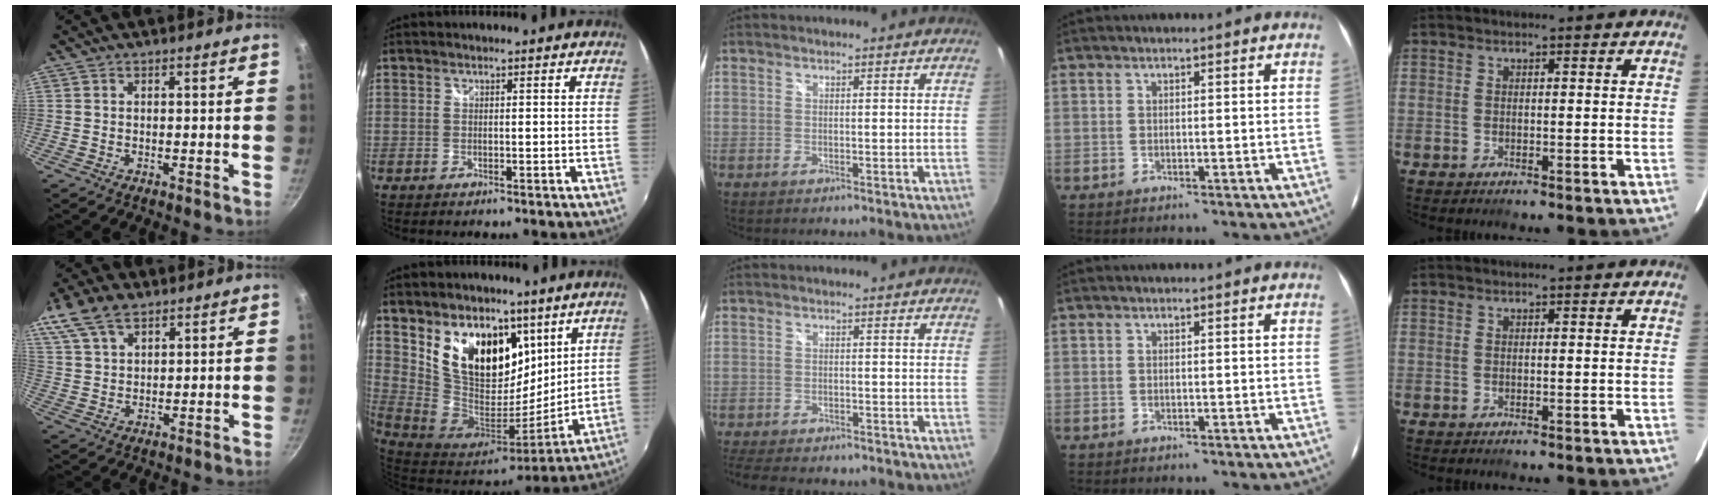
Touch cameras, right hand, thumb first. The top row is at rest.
{"thumb": {"total": 12.6, "force": [7.9, 6.9, 7.1], "torque": [-0.148, 0.013, 0.153]}, "index": {"total": 19.1, "force": [10.0, 11.8, 11.1], "torque": [-0.216, 0.000, 0.191]}, "middle": {"total": 9.9, "force": [-8.5, 2.7, 4.2], "torque": [-0.102, -0.026, -0.134]}}